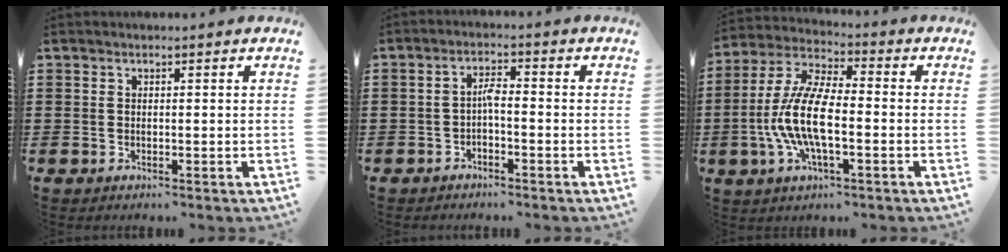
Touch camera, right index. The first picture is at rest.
{"total": 2.2, "force": [-1.0, 0.6, 1.9], "torque": [-0.038, 0.008, -0.021]}
{"total": 10.6, "force": [-2.5, 3.6, 9.6], "torque": [-0.232, -0.015, -0.054]}